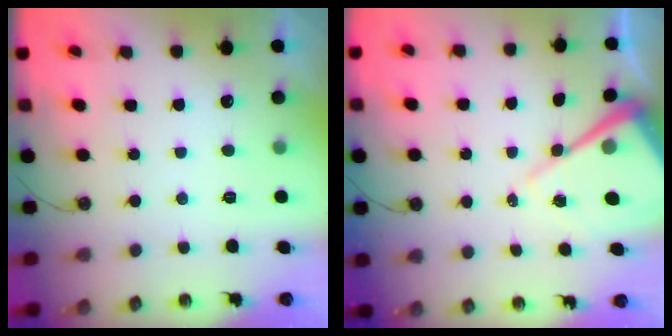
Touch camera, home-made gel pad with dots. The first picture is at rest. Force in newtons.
{"total": 12.3, "press": 12.2, "slide": 1.0}